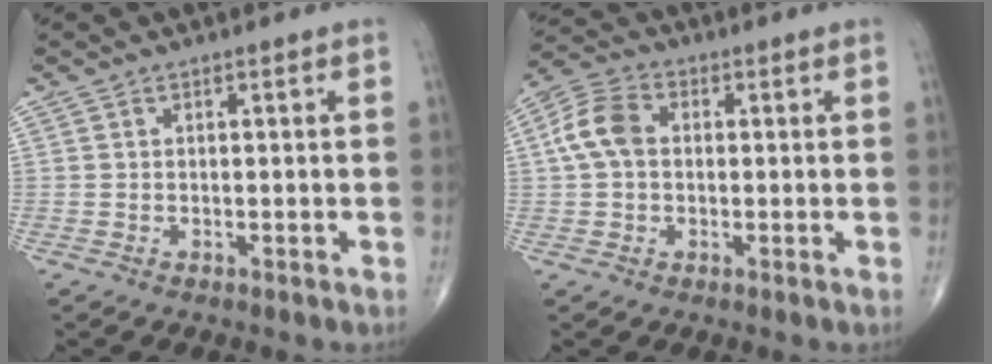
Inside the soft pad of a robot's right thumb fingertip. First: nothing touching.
{"total": 7.7, "force": [0.7, 5.4, 5.4], "torque": [-0.109, 0.023, 0.005]}